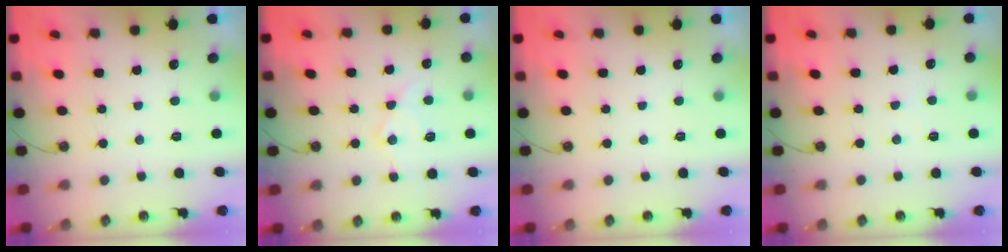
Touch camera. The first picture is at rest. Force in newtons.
{"total": 11.2, "press": 11.2, "slide": 0.8}
{"total": 0.0}
{"total": 2.6, "press": 2.6, "slide": 0.4}